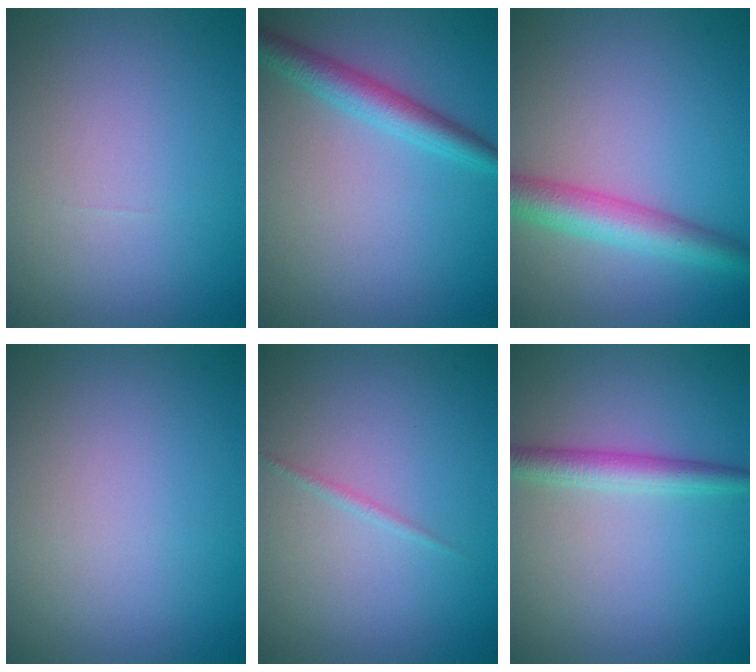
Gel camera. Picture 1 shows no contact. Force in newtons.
{"total": 3.3, "press": 3.3, "slide": 0.1}
{"total": 4.4, "press": 4.4, "slide": 0.1}
{"total": 0.0}
{"total": 0.6, "press": 0.6, "slide": 0.1}
{"total": 2.6, "press": 2.6, "slide": 0.0}